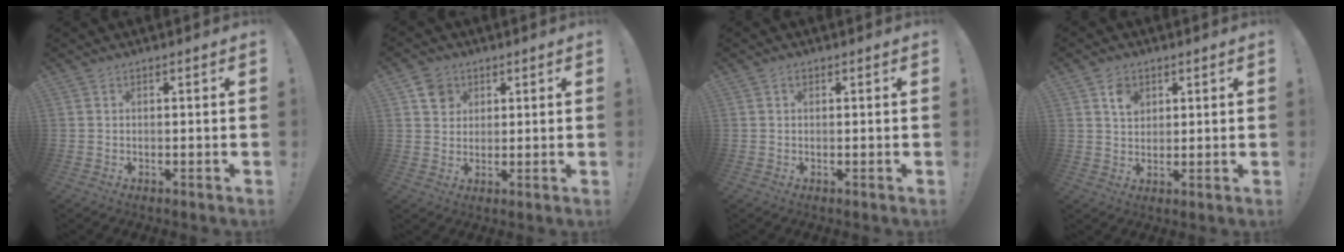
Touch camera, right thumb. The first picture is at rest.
{"total": 5.4, "force": [2.5, 4.7, 0.7], "torque": [0.004, -0.012, 0.048]}
{"total": 0.6, "force": [0.2, 0.5, 0.3], "torque": [-0.008, 0.003, 0.004]}
{"total": 4.8, "force": [2.4, 3.7, 1.9], "torque": [-0.022, -0.006, 0.042]}